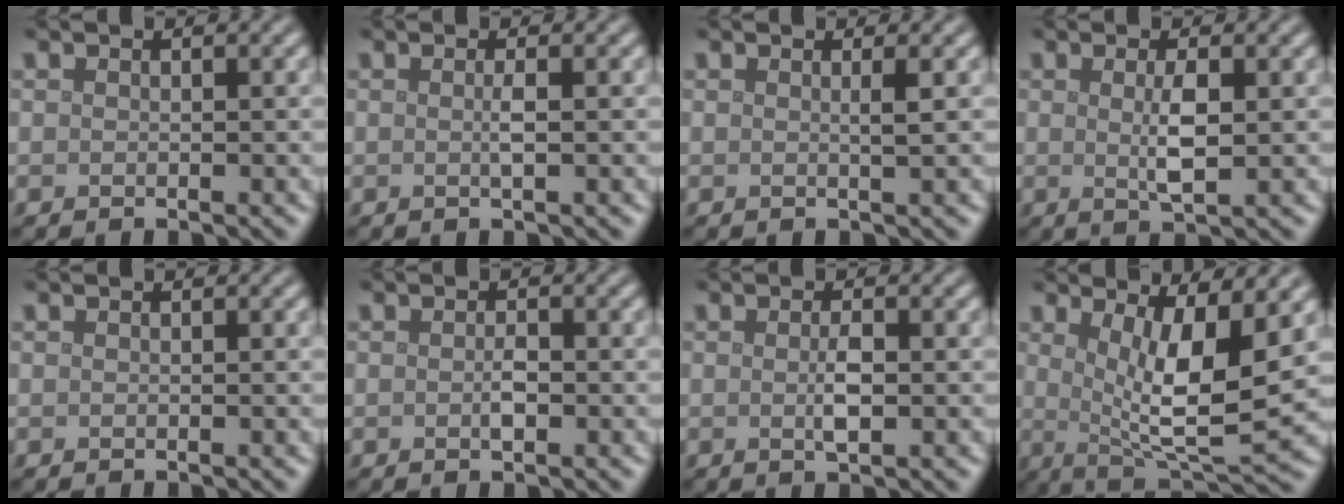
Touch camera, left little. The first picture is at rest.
{"total": 1.0, "force": [0.0, 0.1, 1.0], "torque": [-0.021, 0.000, -0.001]}
{"total": 1.1, "force": [0.2, 0.3, 1.1], "torque": [-0.010, 0.002, -0.002]}
{"total": 2.6, "force": [0.2, 0.5, 2.5], "torque": [-0.050, -0.002, 0.005]}
{"total": 0.0}
{"total": 1.2, "force": [-0.2, 0.5, 1.1], "torque": [-0.021, 0.000, -0.003]}
{"total": 1.9, "force": [0.0, 0.5, 1.8], "torque": [-0.034, -0.001, -0.001]}
{"total": 8.0, "force": [1.4, 2.3, 7.5], "torque": [-0.122, -0.014, 0.029]}